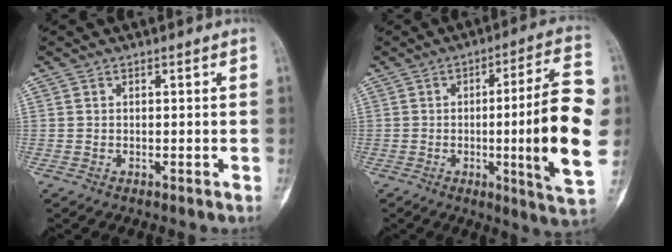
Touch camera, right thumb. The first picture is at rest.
{"total": 19.1, "force": [-1.1, 1.9, 18.9], "torque": [-0.267, 0.006, -0.015]}